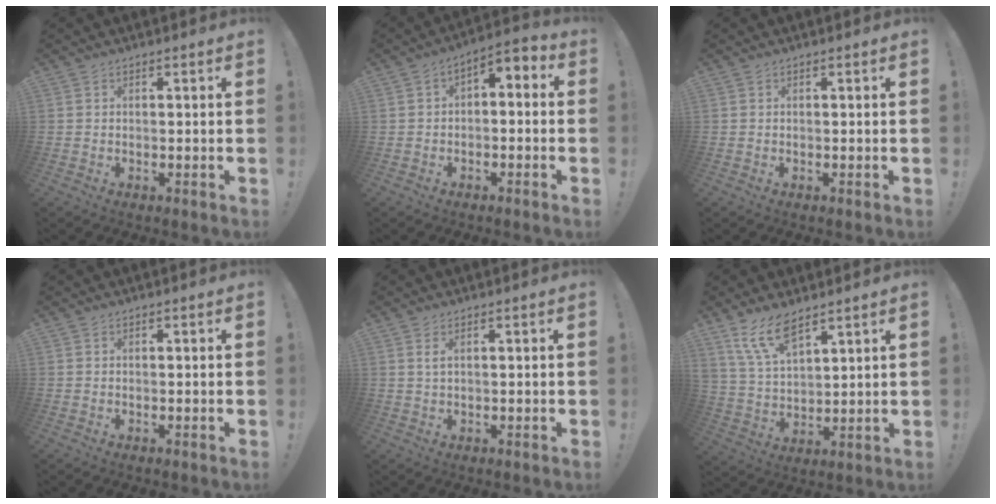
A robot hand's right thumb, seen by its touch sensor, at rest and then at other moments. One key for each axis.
{"total": 3.9, "fx": -1.7, "fy": 2.5, "fz": 2.4, "tx": -0.032, "ty": 0.010, "tz": -0.029}
{"total": 0.0}
{"total": 0.0}
{"total": 2.5, "fx": 1.1, "fy": 0.5, "fz": 2.2, "tx": -0.042, "ty": -0.002, "tz": 0.017}
{"total": 10.8, "fx": 8.1, "fy": 4.0, "fz": 5.9, "tx": -0.123, "ty": -0.038, "tz": 0.155}